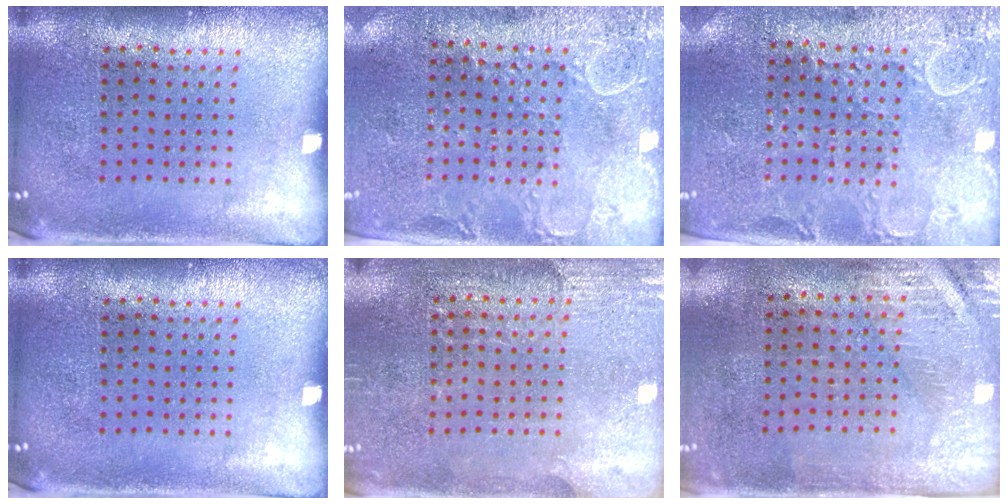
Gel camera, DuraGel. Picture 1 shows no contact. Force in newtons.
{"total": 2.7, "press": 2.6, "slide": 0.8}
{"total": 2.9, "press": 2.8, "slide": 0.4}
{"total": 0.0}
{"total": 2.8, "press": 2.6, "slide": 0.8}
{"total": 2.9, "press": 2.5, "slide": 1.4}